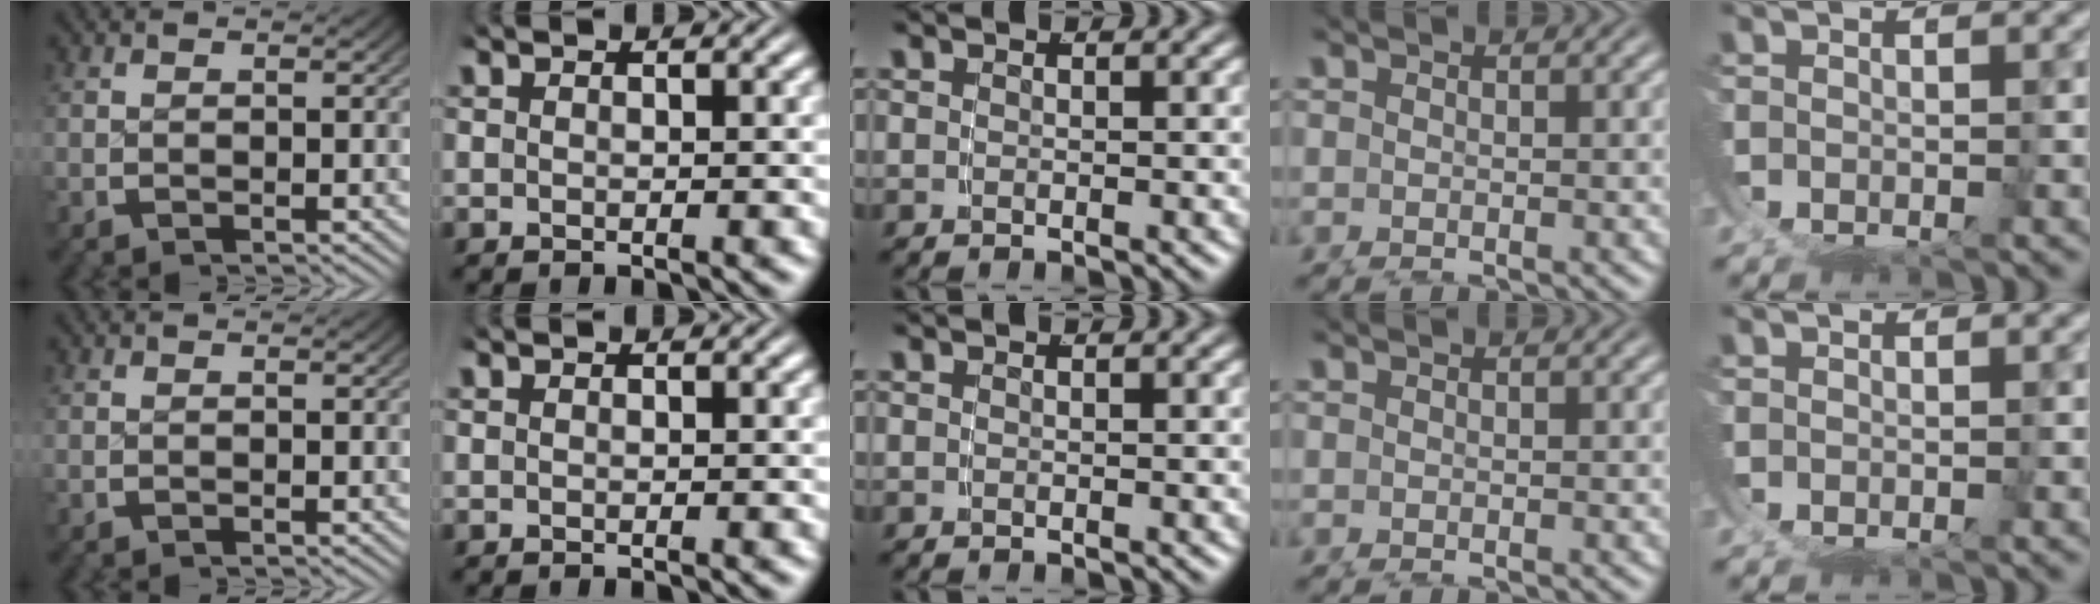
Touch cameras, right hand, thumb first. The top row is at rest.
{}